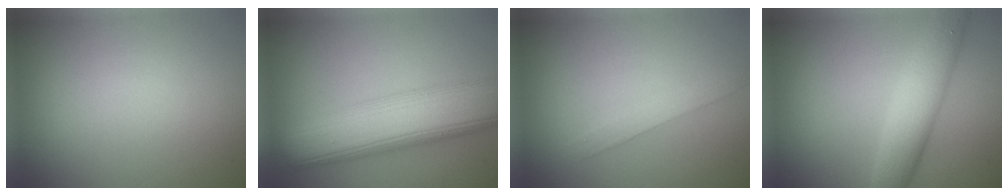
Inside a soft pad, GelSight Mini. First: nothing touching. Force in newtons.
{"total": 10.4, "press": 10.4, "slide": 0.2}
{"total": 2.0, "press": 2.0, "slide": 0.0}
{"total": 5.2, "press": 5.2, "slide": 0.2}